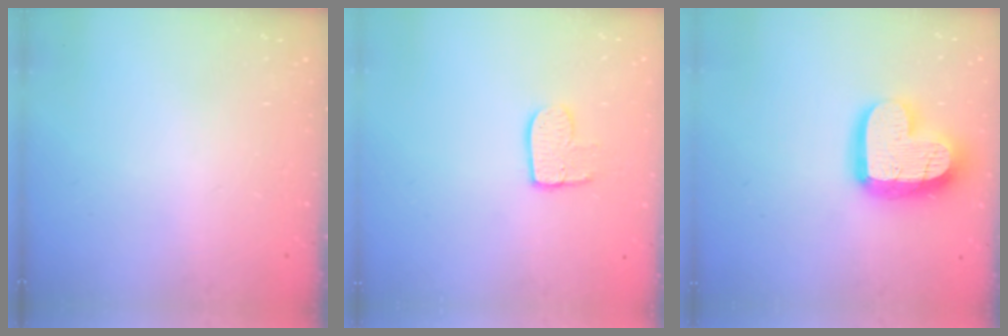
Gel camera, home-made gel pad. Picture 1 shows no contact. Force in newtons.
{"total": 8.1, "press": 8.0, "slide": 0.6}
{"total": 19.2, "press": 19.1, "slide": 1.8}